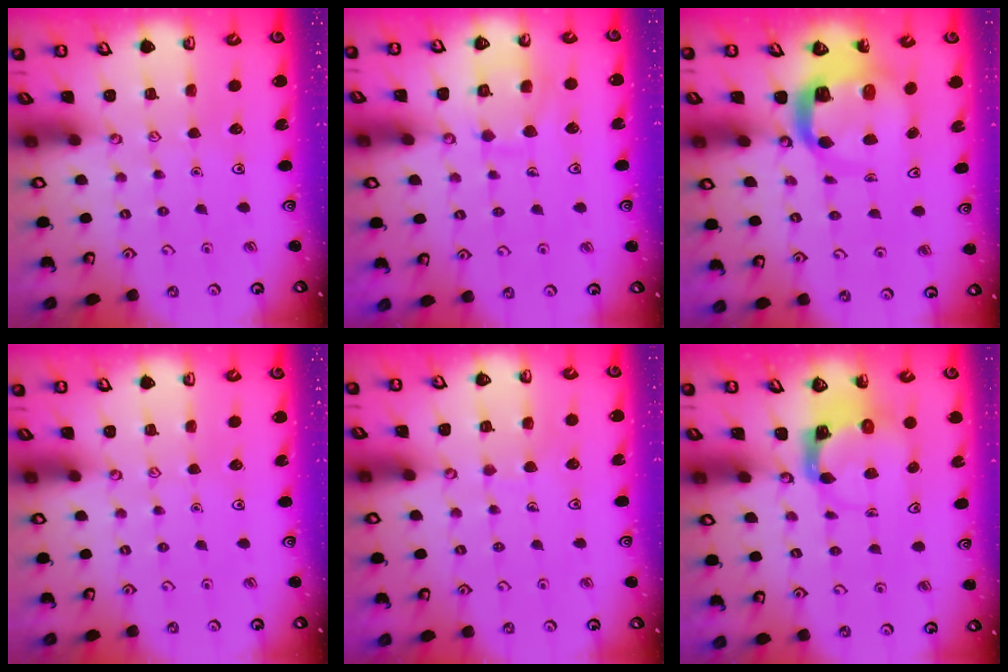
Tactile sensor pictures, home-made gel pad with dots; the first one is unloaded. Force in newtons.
{"total": 10.3, "press": 10.2, "slide": 0.9}
{"total": 8.4, "press": 8.3, "slide": 0.9}
{"total": 0.0}
{"total": 4.2, "press": 4.2, "slide": 0.3}
{"total": 4.2, "press": 4.2, "slide": 0.6}